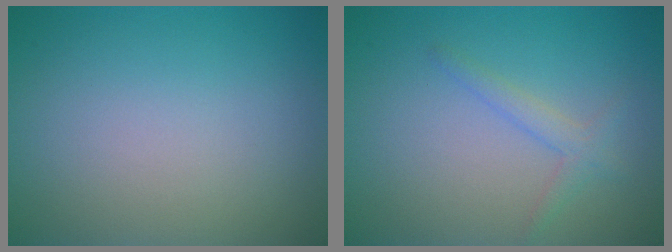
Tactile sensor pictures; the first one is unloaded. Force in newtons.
{"total": 1.6, "press": 1.6, "slide": 0.1}